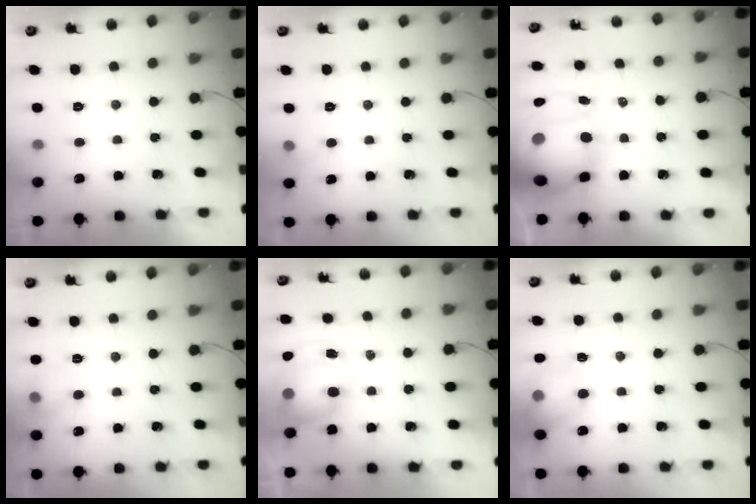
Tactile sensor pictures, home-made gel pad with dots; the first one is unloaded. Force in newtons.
{"total": 3.9, "press": 3.7, "slide": 1.4}
{"total": 23.8, "press": 23.1, "slide": 5.7}
{"total": 6.7, "press": 6.7, "slide": 0.7}
{"total": 9.4, "press": 9.0, "slide": 2.5}
{"total": 11.3, "press": 11.2, "slide": 1.7}